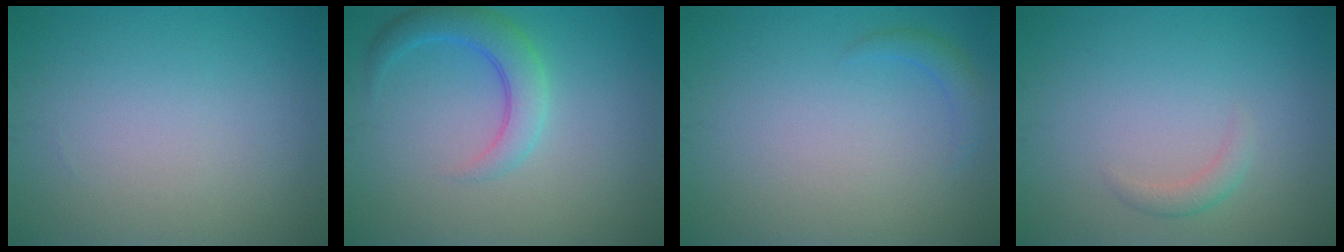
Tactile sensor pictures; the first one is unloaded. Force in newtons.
{"total": 3.6, "press": 3.6, "slide": 0.4}
{"total": 1.2, "press": 1.2, "slide": 0.1}
{"total": 1.2, "press": 1.2, "slide": 0.1}